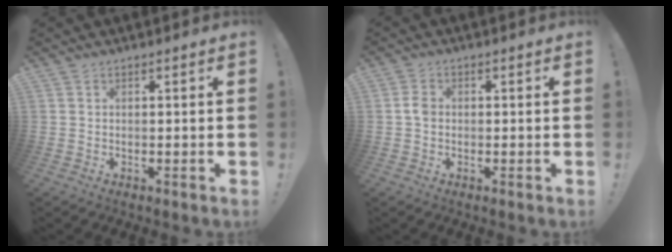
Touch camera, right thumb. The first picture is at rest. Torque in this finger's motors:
{"motor_torque": [0.65, 0.62, 0.42, -0.45, -0.01]}